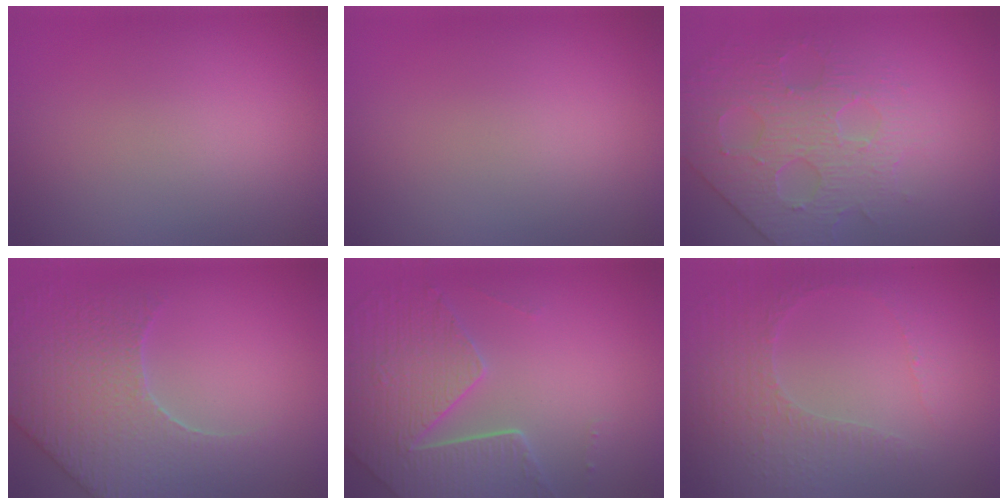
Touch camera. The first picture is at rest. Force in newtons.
{"total": 0.0}
{"total": 4.0, "press": 4.0, "slide": 0.5}
{"total": 6.6, "press": 5.7, "slide": 3.4}
{"total": 6.3, "press": 5.2, "slide": 3.6}
{"total": 4.6, "press": 3.3, "slide": 3.2}